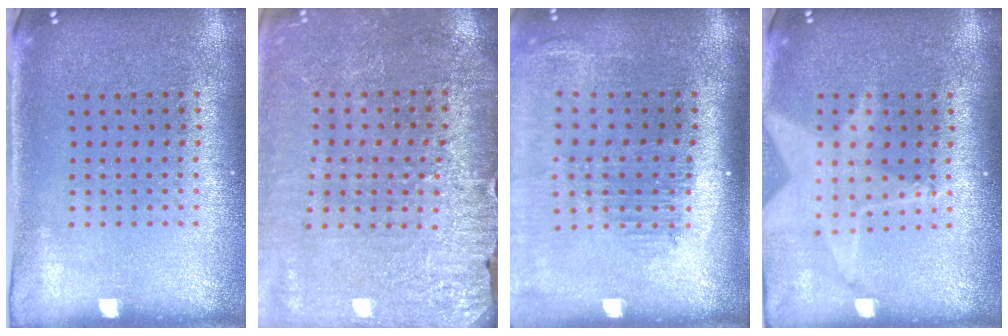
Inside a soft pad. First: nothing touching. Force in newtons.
{"total": 3.0, "press": 3.0, "slide": 0.2}
{"total": 2.1, "press": 1.7, "slide": 1.2}
{"total": 1.8, "press": 1.5, "slide": 1.1}